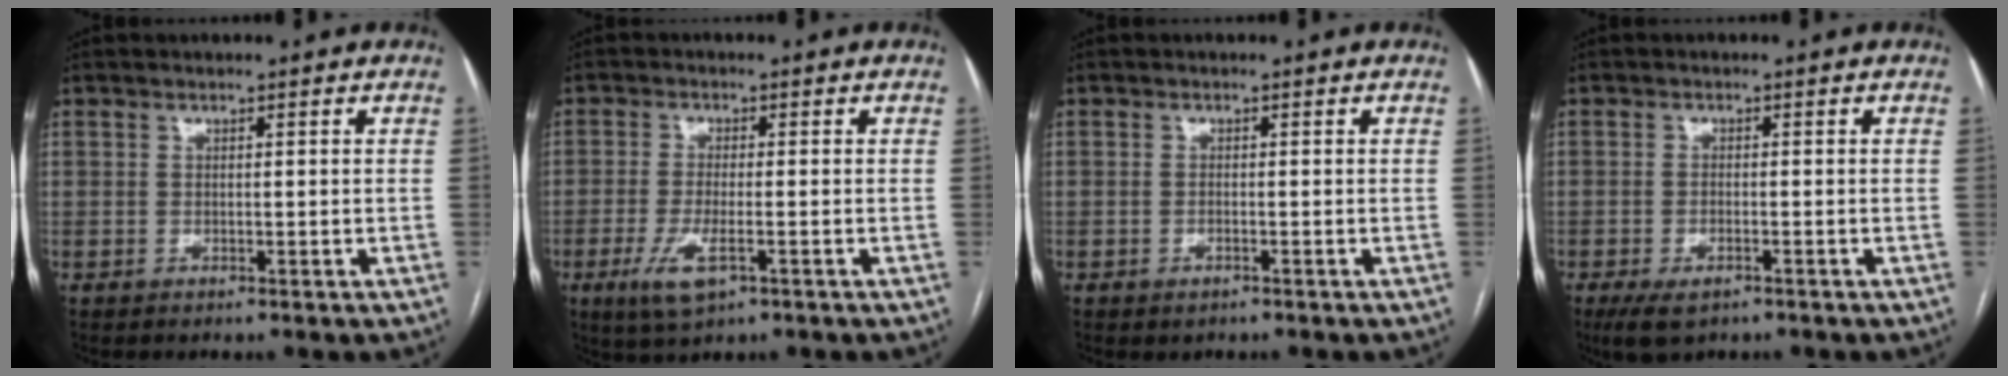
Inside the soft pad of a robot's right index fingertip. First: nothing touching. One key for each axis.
{"total": 5.8, "fx": -2.6, "fy": 1.6, "fz": 4.9, "tx": -0.103, "ty": -0.012, "tz": -0.041}
{"total": 1.0, "fx": -0.6, "fy": 0.5, "fz": 0.7, "tx": -0.013, "ty": -0.001, "tz": -0.004}
{"total": 4.5, "fx": -2.8, "fy": 1.9, "fz": 2.9, "tx": -0.057, "ty": -0.008, "tz": -0.042}